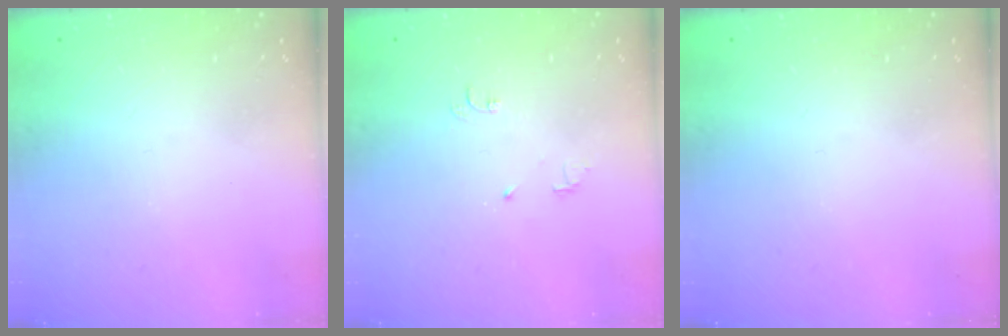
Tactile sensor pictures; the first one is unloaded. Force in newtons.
{"total": 4.7, "press": 4.7, "slide": 0.7}
{"total": 0.0}